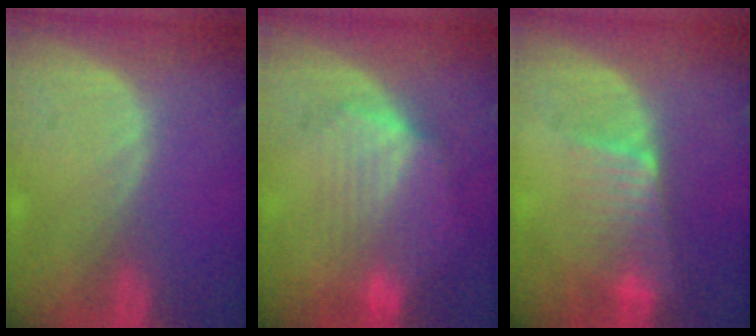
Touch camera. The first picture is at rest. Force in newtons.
{"total": 7.3, "press": 7.0, "slide": 1.8}
{"total": 6.5, "press": 5.8, "slide": 3.1}